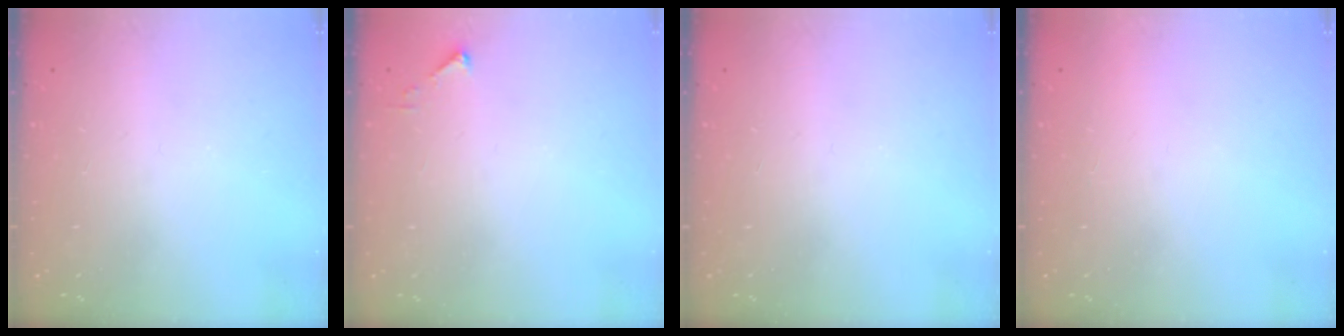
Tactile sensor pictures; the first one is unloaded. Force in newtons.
{"total": 2.7, "press": 2.7, "slide": 0.3}
{"total": 0.0}
{"total": 1.5, "press": 1.5, "slide": 0.1}